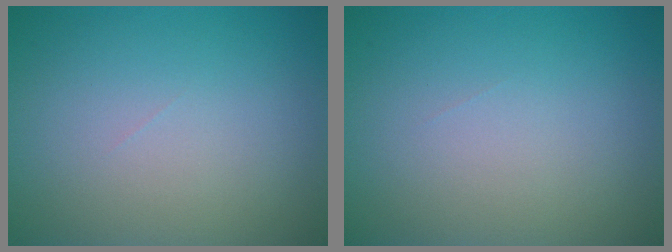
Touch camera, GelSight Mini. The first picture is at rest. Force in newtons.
{"total": 0.0}